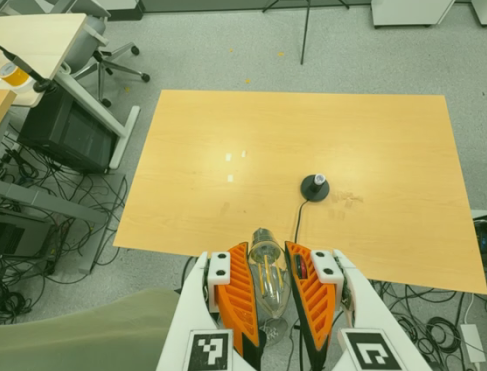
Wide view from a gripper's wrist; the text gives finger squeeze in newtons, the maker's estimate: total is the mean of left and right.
{"total": 18.8, "left": 19.8, "right": 17.8}